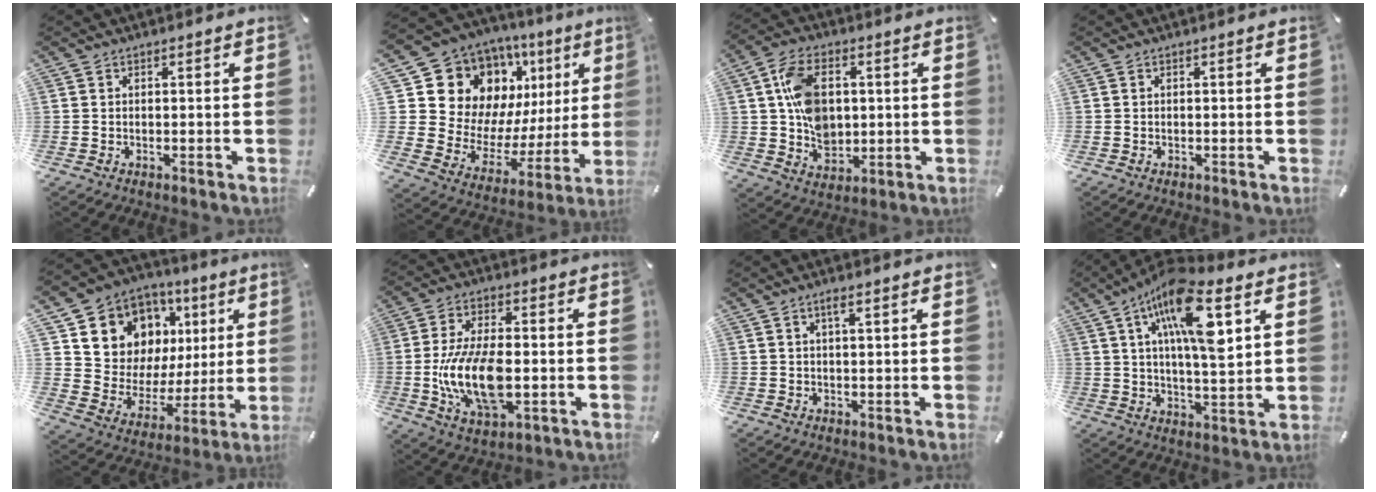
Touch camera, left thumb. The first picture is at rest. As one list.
[{"total": 17.2, "force": [10.1, 12.2, 6.7], "torque": [-0.106, -0.096, 0.202]}, {"total": 12.0, "force": [1.7, 8.7, 8.1], "torque": [-0.154, 0.011, 0.035]}, {"total": 0.0}, {"total": 12.0, "force": [6.4, 9.9, 2.1], "torque": [-0.044, -0.068, 0.130]}, {"total": 15.4, "force": [-2.2, 8.0, 12.9], "torque": [-0.265, -0.010, -0.037]}, {"total": 2.2, "force": [1.0, 0.4, 2.0], "torque": [-0.040, 0.002, 0.016]}, {"total": 17.4, "force": [7.9, 5.8, 14.4], "torque": [-0.258, -0.022, 0.122]}]